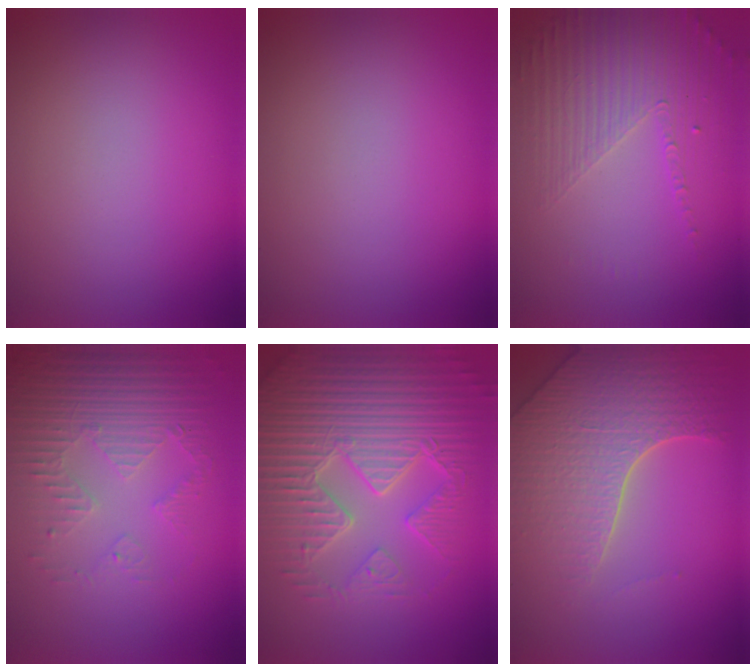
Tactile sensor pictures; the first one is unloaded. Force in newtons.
{"total": 0.0}
{"total": 4.8, "press": 3.2, "slide": 3.5}
{"total": 5.2, "press": 3.3, "slide": 3.9}
{"total": 8.7, "press": 6.5, "slide": 5.8}
{"total": 6.1, "press": 5.1, "slide": 3.3}